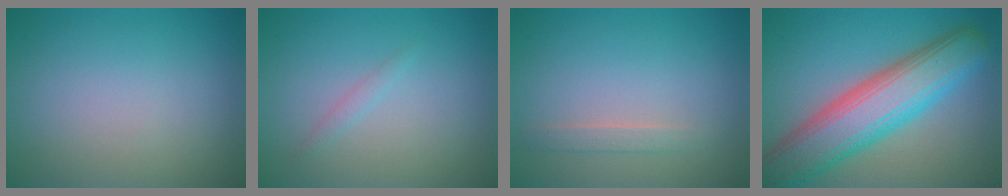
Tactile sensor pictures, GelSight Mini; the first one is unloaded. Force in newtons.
{"total": 0.8, "press": 0.8, "slide": 0.1}
{"total": 1.1, "press": 1.1, "slide": 0.1}
{"total": 9.8, "press": 9.7, "slide": 0.5}